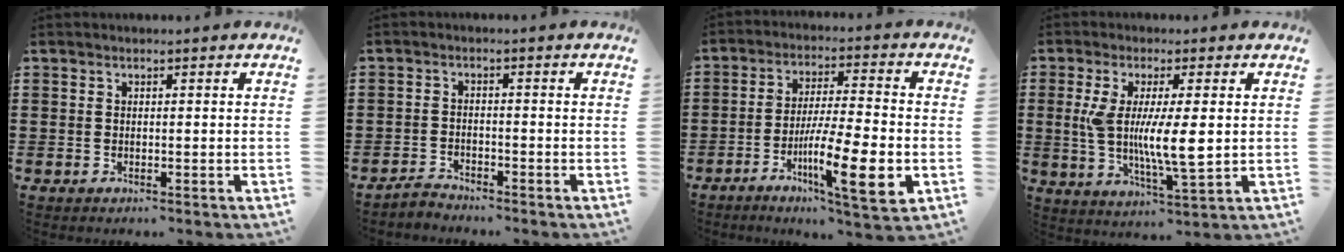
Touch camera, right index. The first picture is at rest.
{"total": 2.0, "force": [-2.0, 0.4, 0.1], "torque": [-0.009, 0.004, -0.042]}
{"total": 13.2, "force": [-4.8, 2.0, 12.2], "torque": [-0.223, -0.005, -0.084]}
{"total": 8.5, "force": [0.5, 1.9, 8.2], "torque": [-0.168, -0.005, 0.003]}